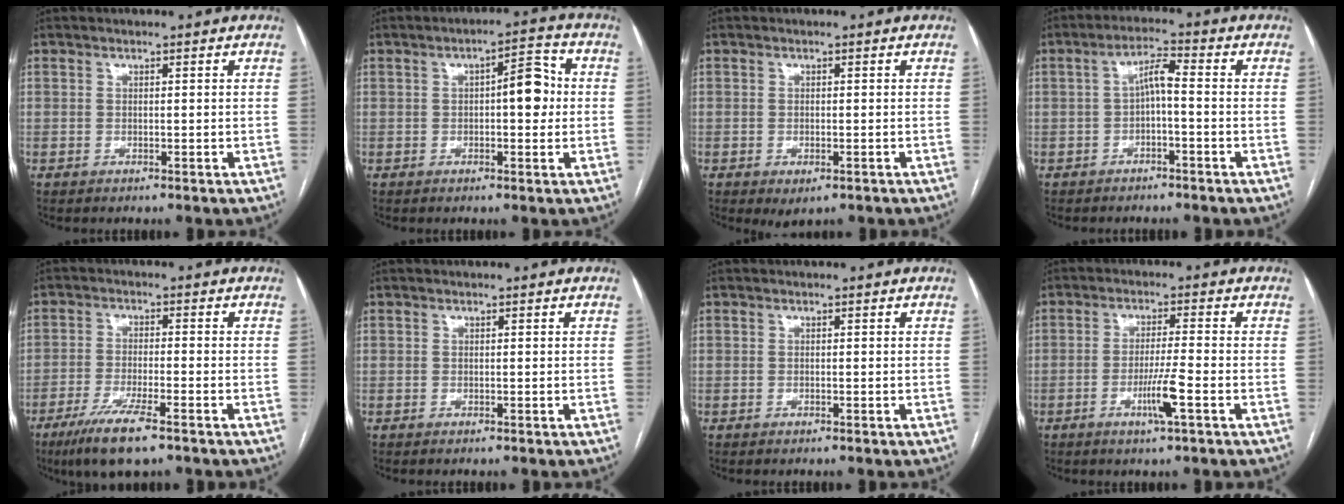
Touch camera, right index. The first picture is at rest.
{"total": 5.9, "force": [0.3, 2.0, 5.5], "torque": [-0.073, 0.019, 0.001]}
{"total": 2.4, "force": [-1.1, 1.0, 1.8], "torque": [-0.026, -0.005, -0.006]}
{"total": 4.1, "force": [-0.6, 0.8, 3.9], "torque": [-0.070, 0.018, -0.009]}
{"total": 8.8, "force": [-5.9, 1.0, 6.6], "torque": [-0.122, -0.021, -0.097]}
{"total": 0.0}
{"total": 0.0}
{"total": 5.4, "force": [-2.2, -0.5, 4.9], "torque": [-0.091, -0.010, -0.042]}